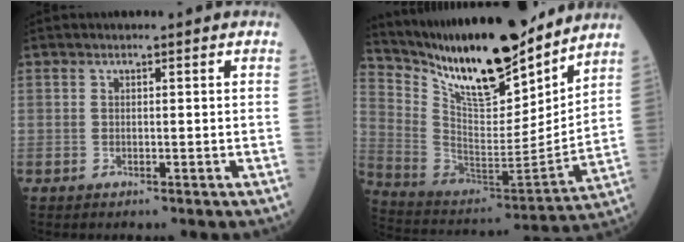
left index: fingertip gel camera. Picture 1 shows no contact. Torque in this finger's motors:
{"motor_torque": [0.77, -0.19, 0.40, 0.10]}